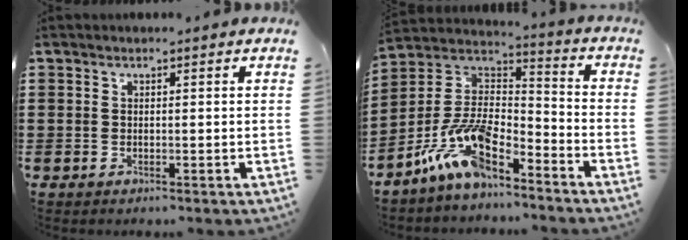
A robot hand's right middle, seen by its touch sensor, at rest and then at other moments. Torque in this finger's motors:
{"motor_torque": [2.14, 0.00, 0.79, 0.21]}